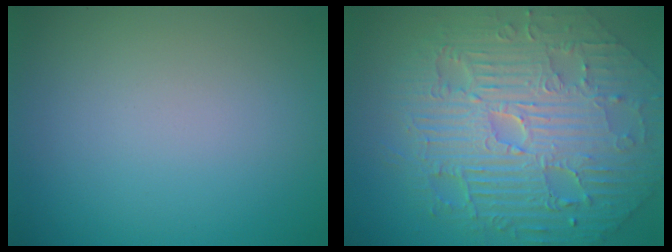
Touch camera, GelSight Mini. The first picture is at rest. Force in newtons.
{"total": 11.2, "press": 7.2, "slide": 8.6}